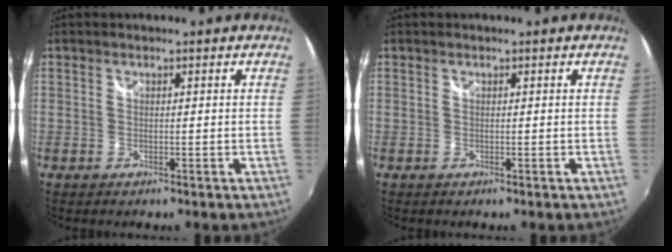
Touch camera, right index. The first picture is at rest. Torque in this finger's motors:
{"motor_torque": [-0.15, 0.07, 0.05, 0.01]}